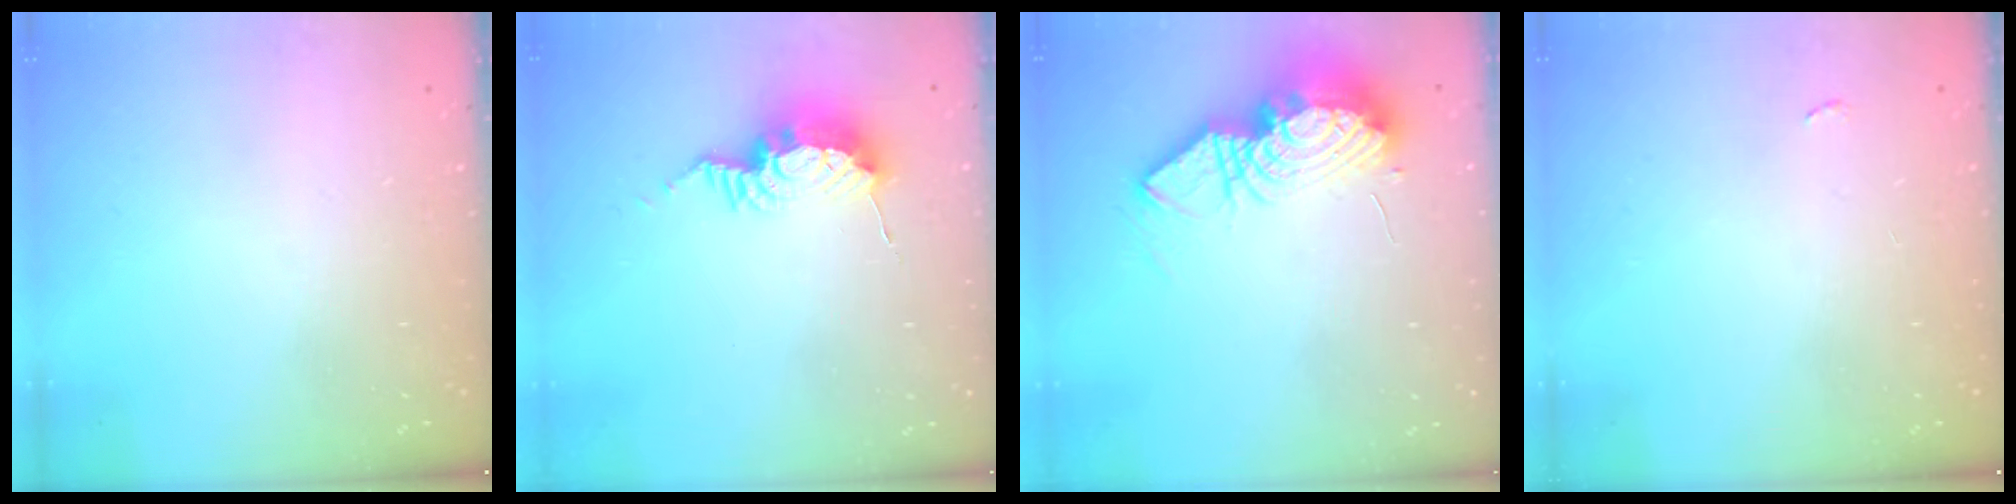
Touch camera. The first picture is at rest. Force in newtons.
{"total": 9.4, "press": 9.4, "slide": 0.9}
{"total": 14.4, "press": 14.3, "slide": 1.4}
{"total": 2.2, "press": 2.2, "slide": 0.3}